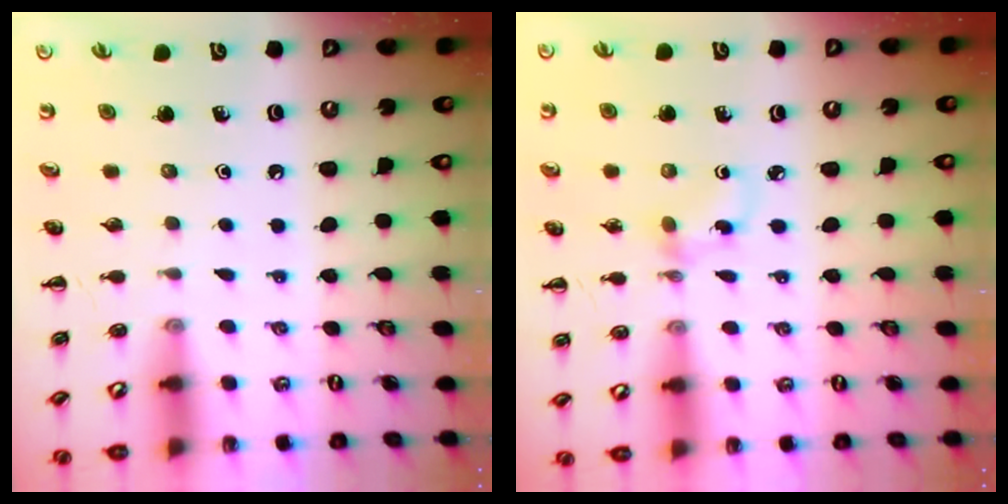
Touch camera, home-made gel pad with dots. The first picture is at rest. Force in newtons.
{"total": 3.1, "press": 2.9, "slide": 1.1}